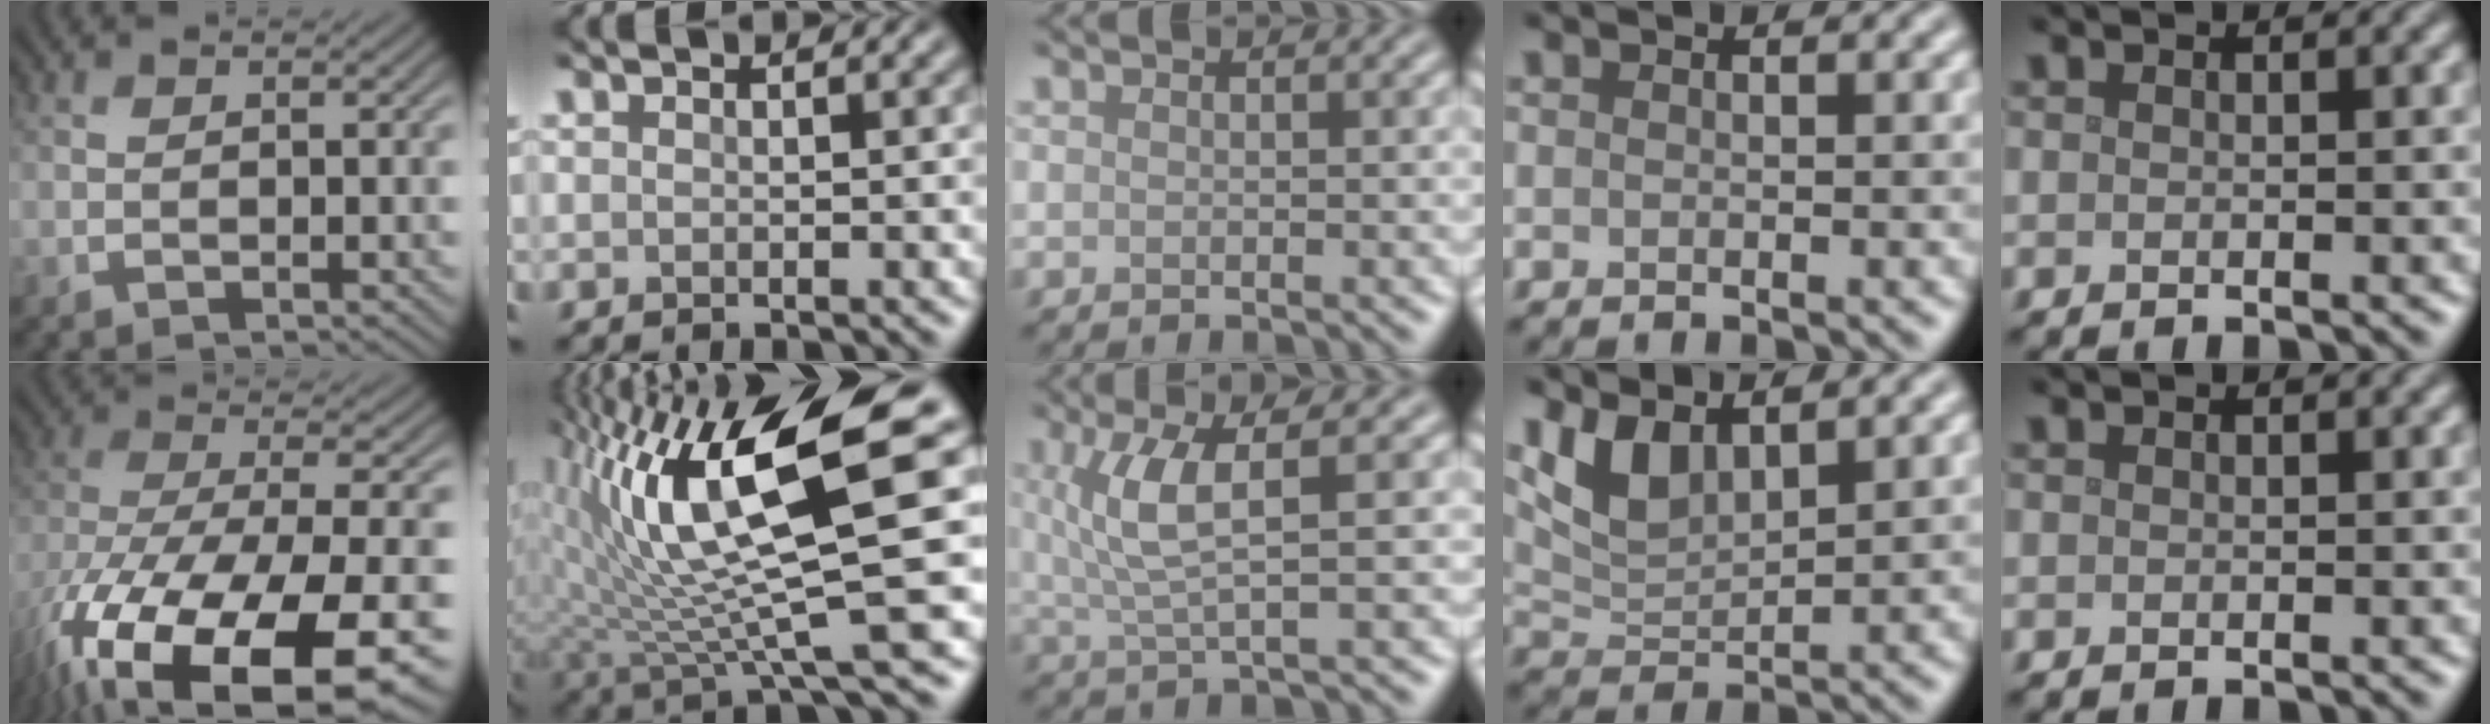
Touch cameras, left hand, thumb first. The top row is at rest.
{"thumb": {"total": 19.7, "force": [-11.3, 6.7, 14.6], "torque": [-0.274, -0.064, -0.161]}, "index": {"total": 13.7, "force": [3.7, 3.0, 12.8], "torque": [-0.225, 0.008, 0.073]}, "middle": {"total": 4.6, "force": [1.2, 1.1, 4.3], "torque": [-0.092, 0.002, 0.028]}, "ring": {"total": 4.0, "force": [2.6, 1.6, 2.5], "torque": [-0.056, -0.007, 0.054]}}